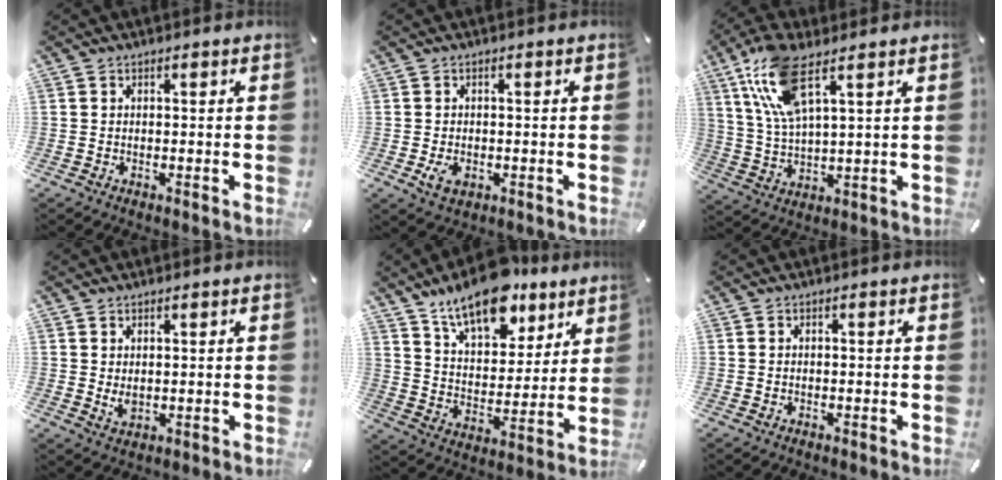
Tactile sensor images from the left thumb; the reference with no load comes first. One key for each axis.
{"total": 3.5, "fx": -0.9, "fy": 2.4, "fz": 2.4, "tx": -0.053, "ty": -0.007, "tz": -0.021}
{"total": 12.2, "fx": 6.8, "fy": 4.1, "fz": 9.3, "tx": -0.200, "ty": -0.003, "tz": 0.127}
{"total": 2.5, "fx": 0.7, "fy": 1.6, "fz": 1.8, "tx": -0.041, "ty": -0.002, "tz": 0.012}
{"total": 16.7, "fx": 12.4, "fy": 8.1, "fz": 7.7, "tx": -0.132, "ty": -0.077, "tz": 0.220}
{"total": 0.0}